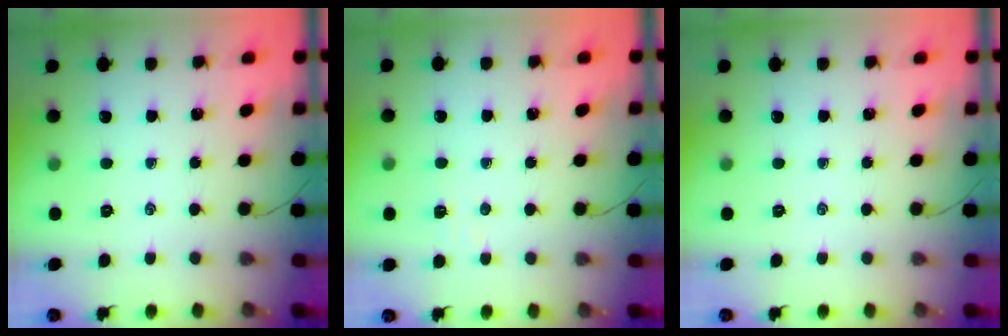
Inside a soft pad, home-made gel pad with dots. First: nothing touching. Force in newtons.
{"total": 2.9, "press": 2.8, "slide": 0.6}
{"total": 0.0}